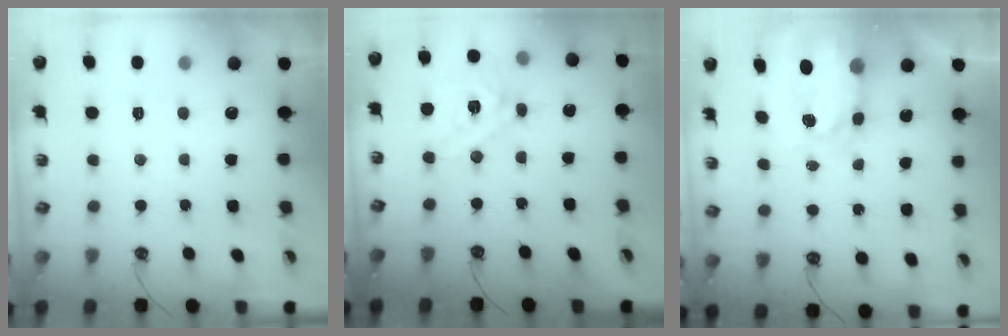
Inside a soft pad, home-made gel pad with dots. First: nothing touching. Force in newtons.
{"total": 14.5, "press": 14.3, "slide": 2.3}
{"total": 7.1, "press": 7.1, "slide": 0.7}